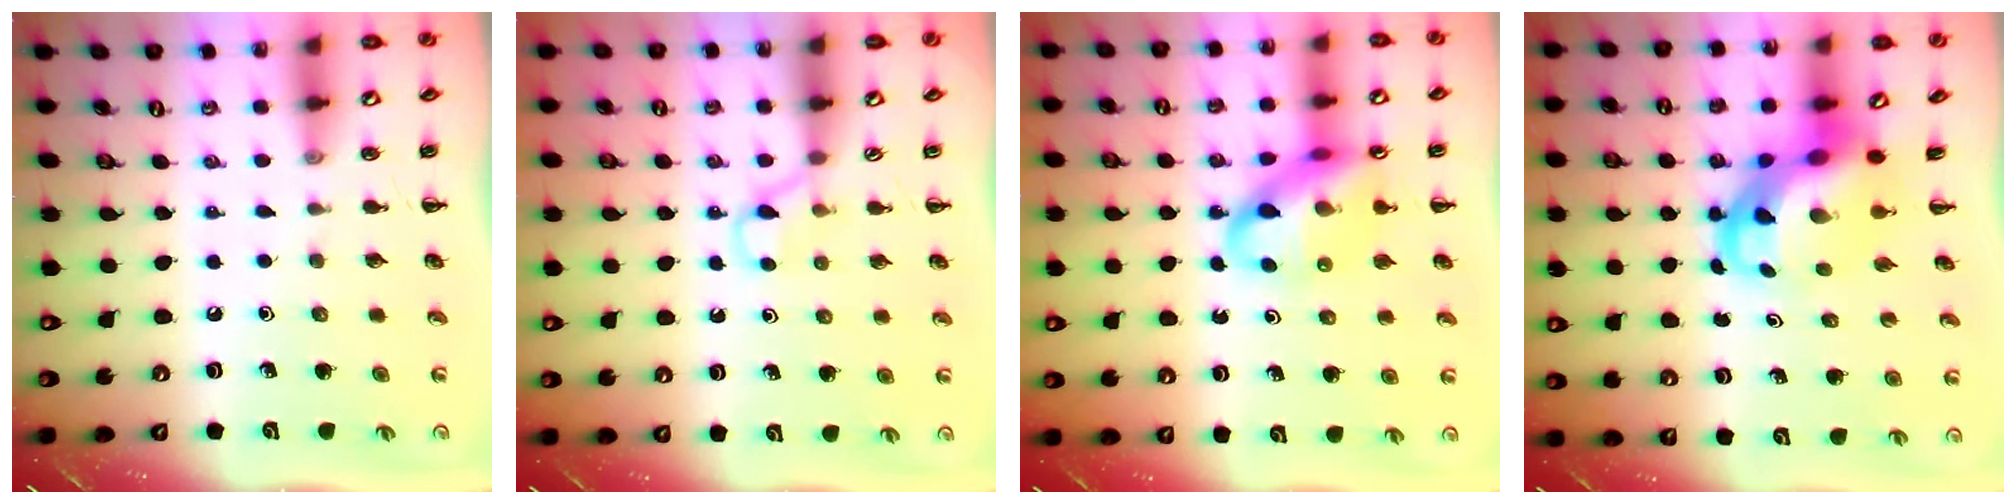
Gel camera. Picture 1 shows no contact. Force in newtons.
{"total": 2.7, "press": 2.4, "slide": 1.1}
{"total": 14.3, "press": 13.8, "slide": 3.7}
{"total": 7.4, "press": 7.1, "slide": 2.2}